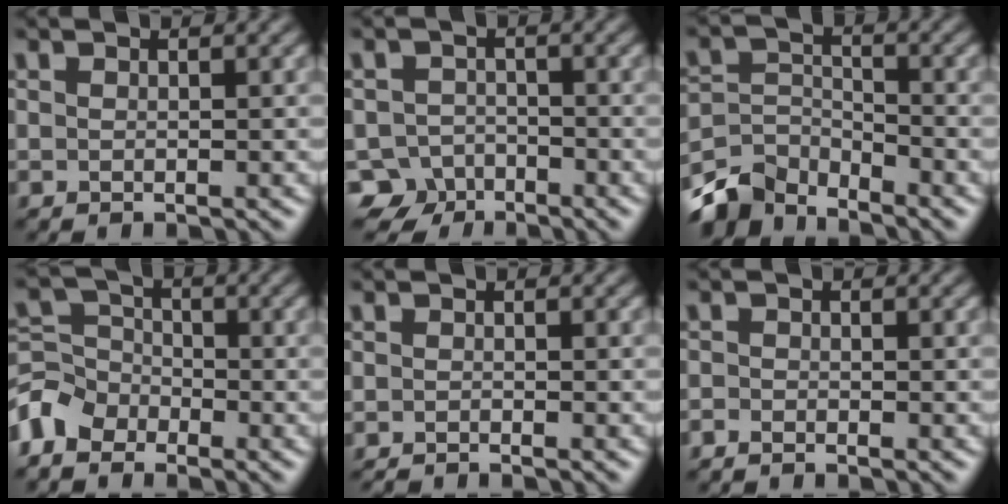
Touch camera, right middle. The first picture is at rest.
{"total": 4.5, "force": [-3.3, 3.0, 0.8], "torque": [-0.001, -0.004, -0.059]}
{"total": 5.6, "force": [-4.9, 2.2, 1.4], "torque": [-0.028, -0.008, -0.103]}
{"total": 4.7, "force": [-3.4, 3.0, 1.4], "torque": [-0.034, 0.003, -0.084]}
{"total": 1.0, "force": [-1.0, 0.0, 0.3], "torque": [0.000, -0.004, -0.019]}
{"total": 1.0, "force": [-1.0, 0.2, 0.2], "torque": [-0.001, -0.005, -0.022]}